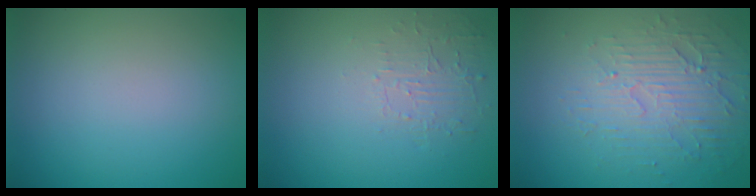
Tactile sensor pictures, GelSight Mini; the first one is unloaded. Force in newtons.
{"total": 1.6, "press": 0.3, "slide": 1.6}
{"total": 3.9, "press": 3.3, "slide": 2.1}